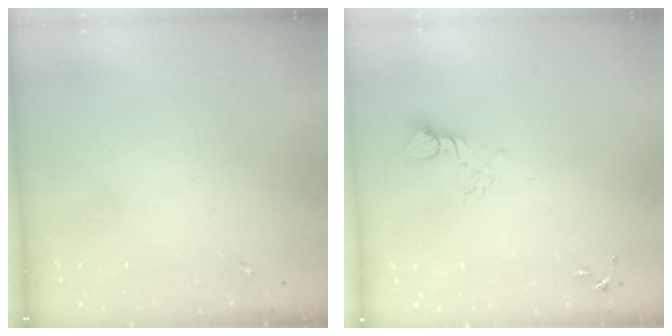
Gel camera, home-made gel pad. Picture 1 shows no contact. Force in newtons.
{"total": 3.8, "press": 3.8, "slide": 0.3}